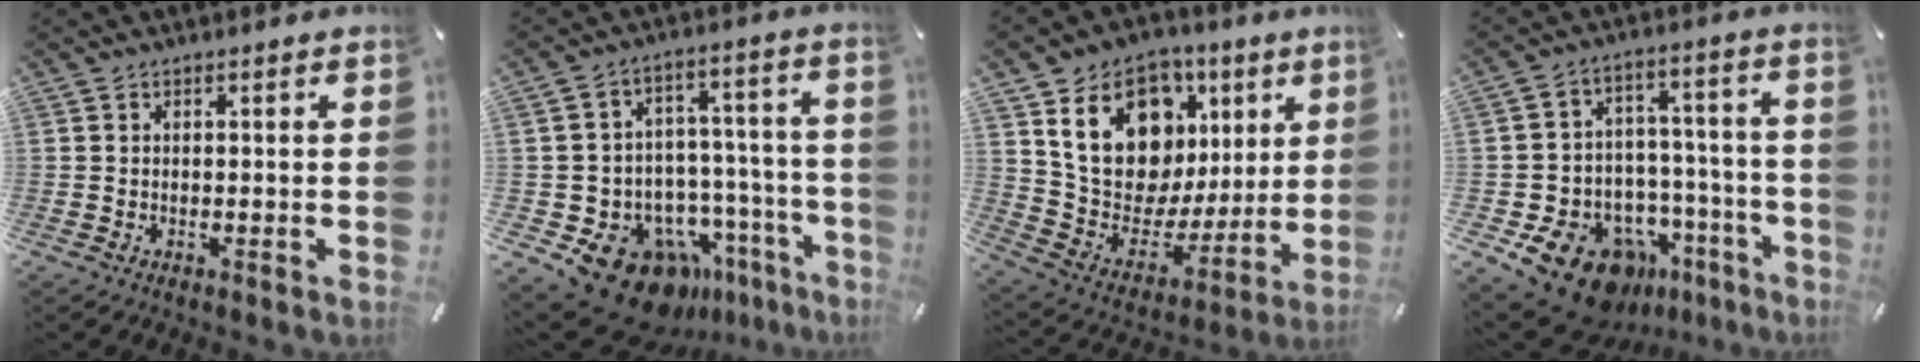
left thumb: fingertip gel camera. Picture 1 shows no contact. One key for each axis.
{"total": 18.7, "fx": -12.4, "fy": 10.9, "fz": 8.8, "tx": -0.108, "ty": 0.076, "tz": -0.192}
{"total": 20.7, "fx": 8.5, "fy": 15.3, "fz": 11.0, "tx": -0.182, "ty": -0.040, "tz": 0.167}
{"total": 17.1, "fx": -10.4, "fy": 10.9, "fz": 8.2, "tx": -0.105, "ty": 0.069, "tz": -0.160}